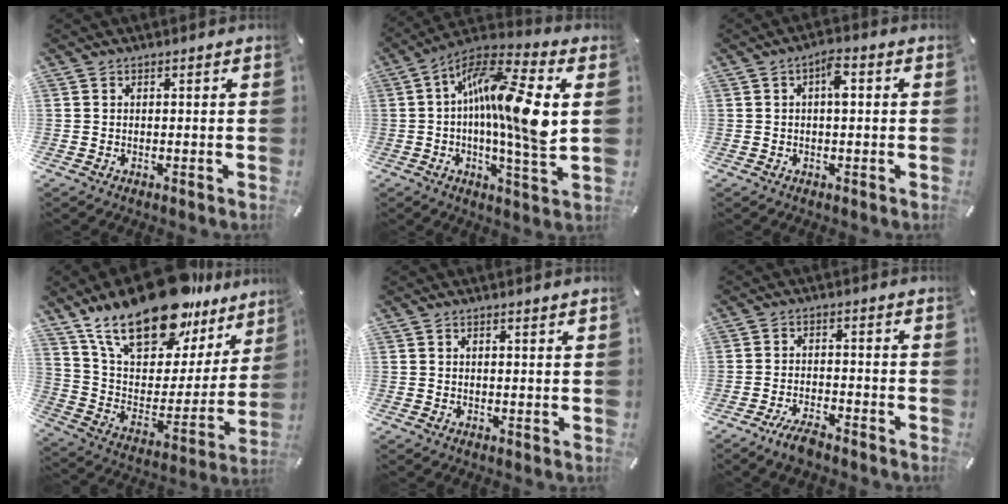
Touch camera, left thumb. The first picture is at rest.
{"total": 17.2, "force": [2.1, 3.9, 16.7], "torque": [-0.277, -0.012, 0.024]}
{"total": 4.2, "force": [0.7, 1.7, 3.8], "torque": [-0.062, 0.006, 0.005]}
{"total": 24.9, "force": [18.2, 11.5, 12.4], "torque": [-0.212, -0.120, 0.320]}
{"total": 1.0, "force": [0.8, 0.0, 0.5], "torque": [-0.009, -0.002, 0.015]}
{"total": 4.3, "force": [-3.6, 1.1, 2.2], "torque": [-0.046, 0.016, -0.068]}